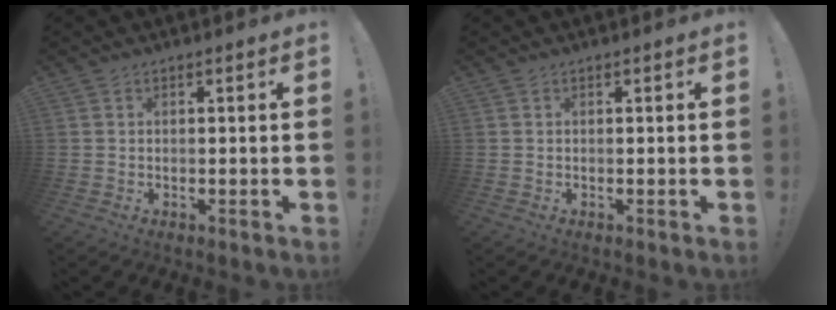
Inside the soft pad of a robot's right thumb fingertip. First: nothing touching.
{"total": 0.0}